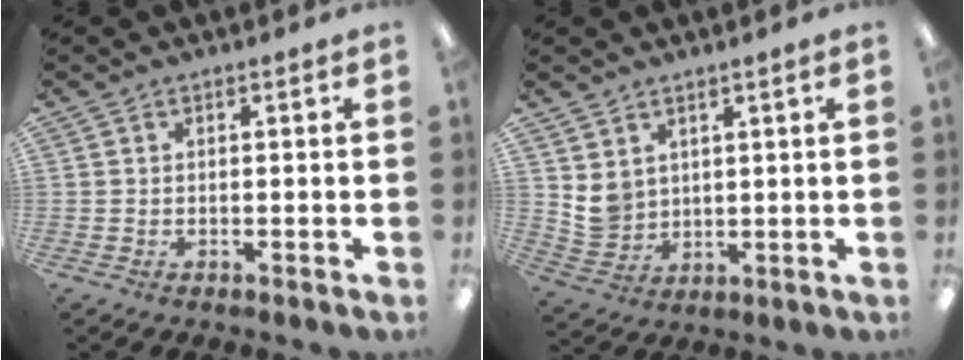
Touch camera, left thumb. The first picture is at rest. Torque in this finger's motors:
{"motor_torque": [0.64, 0.83, 0.10, -0.61, 0.02]}